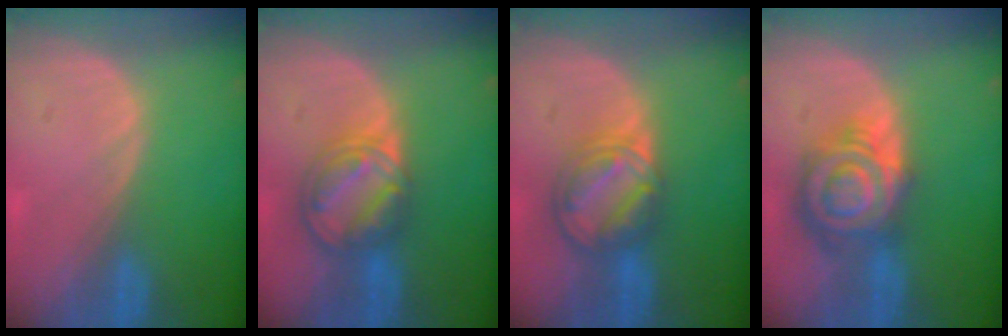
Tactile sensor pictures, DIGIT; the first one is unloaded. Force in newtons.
{"total": 8.2, "press": 7.0, "slide": 4.2}
{"total": 8.3, "press": 7.1, "slide": 4.4}
{"total": 9.2, "press": 9.2, "slide": 0.6}